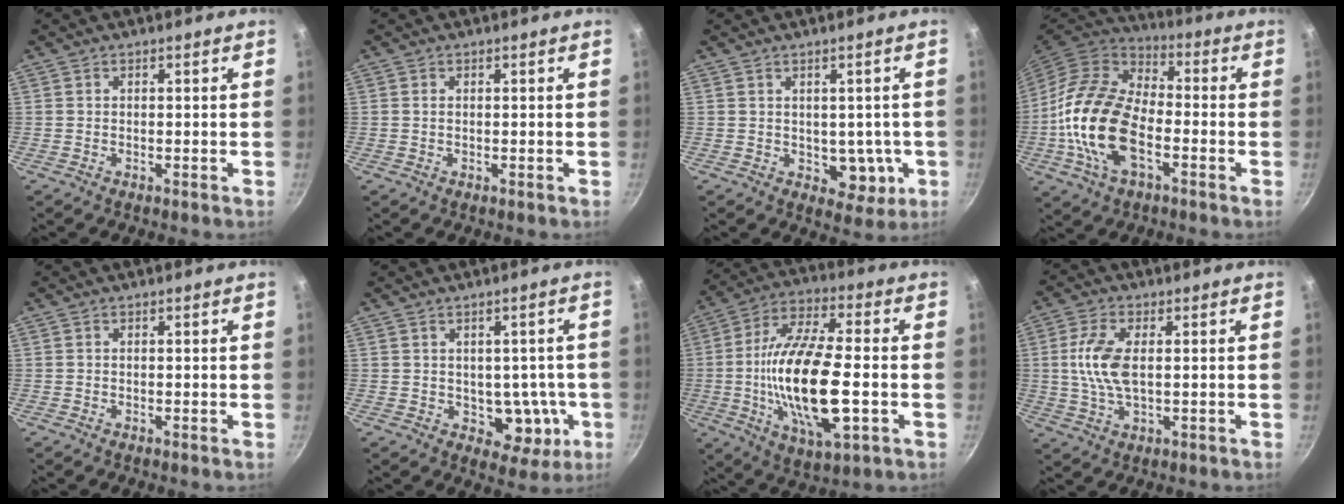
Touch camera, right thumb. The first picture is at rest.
{"total": 0.6, "force": [0.1, 0.4, 0.4], "torque": [-0.007, 0.002, 0.002]}
{"total": 6.3, "force": [-0.4, 4.4, 4.4], "torque": [-0.021, 0.002, 0.004]}
{"total": 19.2, "force": [-4.4, 11.0, 15.1], "torque": [-0.273, 0.030, -0.093]}
{"total": 0.0}
{"total": 8.2, "force": [-0.9, 5.8, 5.6], "torque": [-0.031, 0.005, -0.001]}
{"total": 21.2, "force": [-3.0, 7.9, 19.4], "torque": [-0.370, 0.013, -0.057]}
{"total": 8.5, "force": [0.8, 4.1, 7.4], "torque": [-0.152, 0.003, 0.013]}